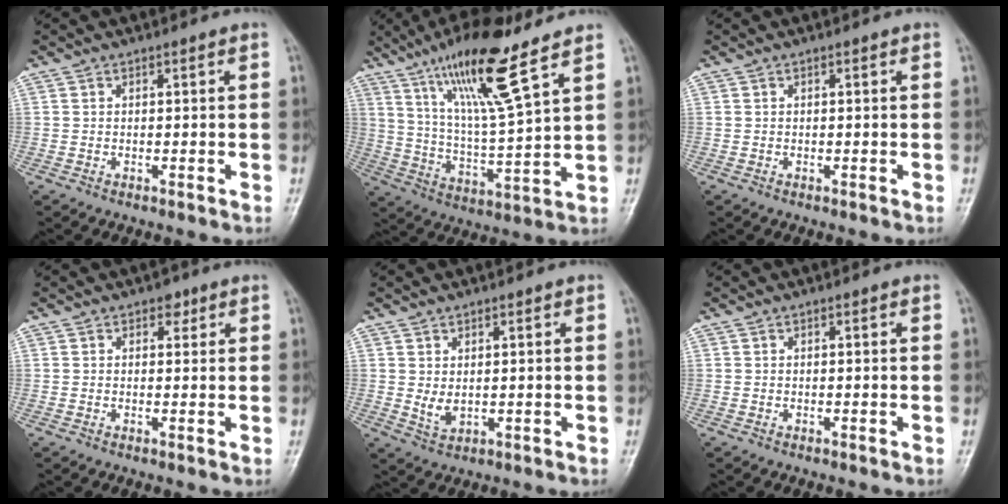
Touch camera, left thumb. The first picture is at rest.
{"total": 16.4, "force": [10.4, 2.3, 12.4], "torque": [-0.219, -0.054, 0.195]}
{"total": 0.0}
{"total": 1.8, "force": [1.0, 1.3, 0.8], "torque": [0.005, -0.002, 0.008]}
{"total": 3.1, "force": [0.6, 1.9, 2.3], "torque": [-0.036, -0.012, 0.019]}
{"total": 0.0}